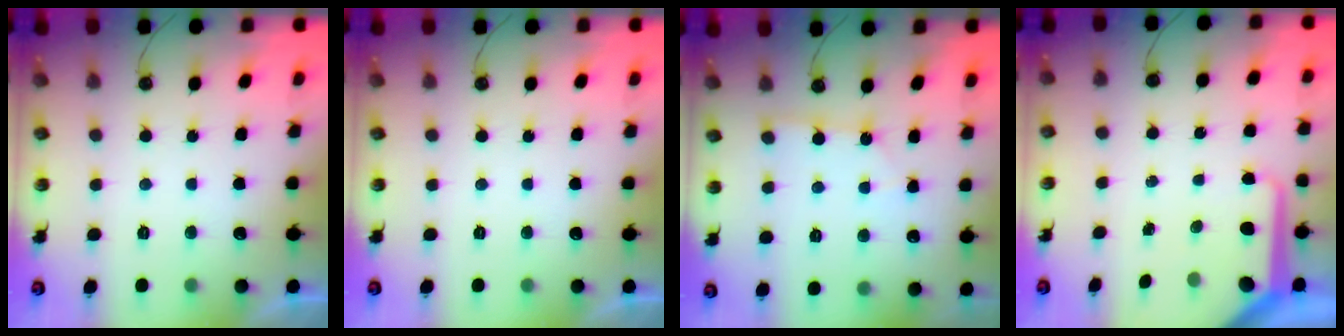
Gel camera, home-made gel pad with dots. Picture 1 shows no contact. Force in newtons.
{"total": 0.0}
{"total": 1.5, "press": 1.5, "slide": 0.2}
{"total": 9.1, "press": 9.0, "slide": 0.9}